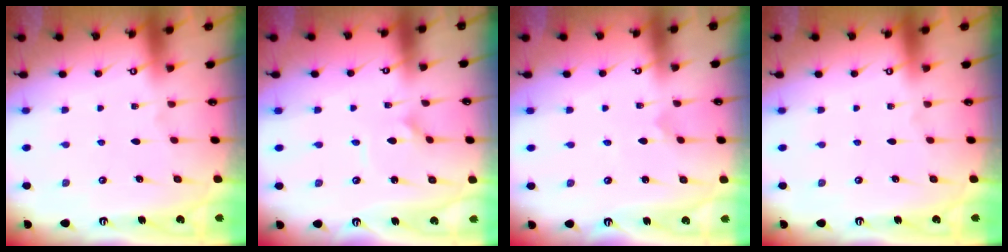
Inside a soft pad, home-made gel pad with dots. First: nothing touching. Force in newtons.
{"total": 1.6, "press": 1.6, "slide": 0.1}
{"total": 0.0}
{"total": 0.0}